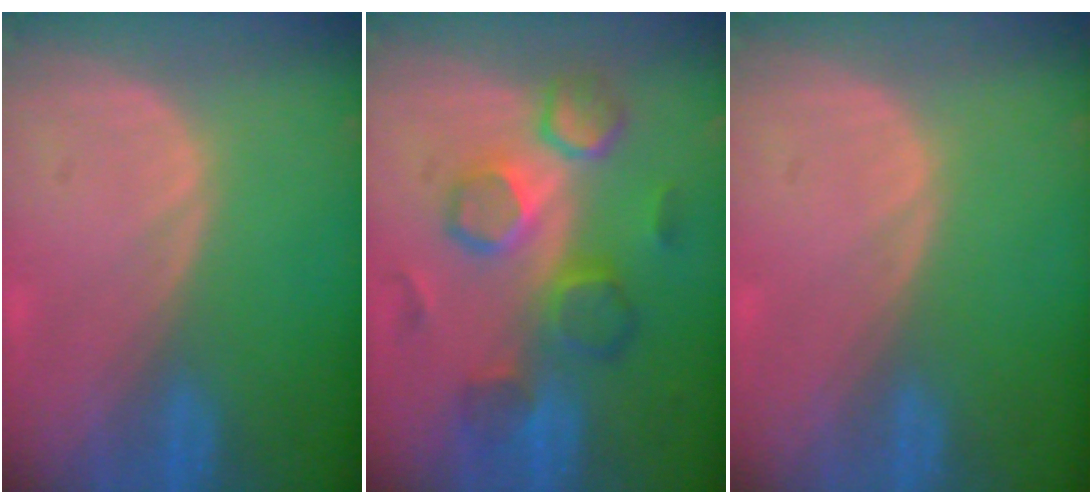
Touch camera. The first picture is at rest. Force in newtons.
{"total": 8.7, "press": 8.6, "slide": 1.5}
{"total": 0.0}